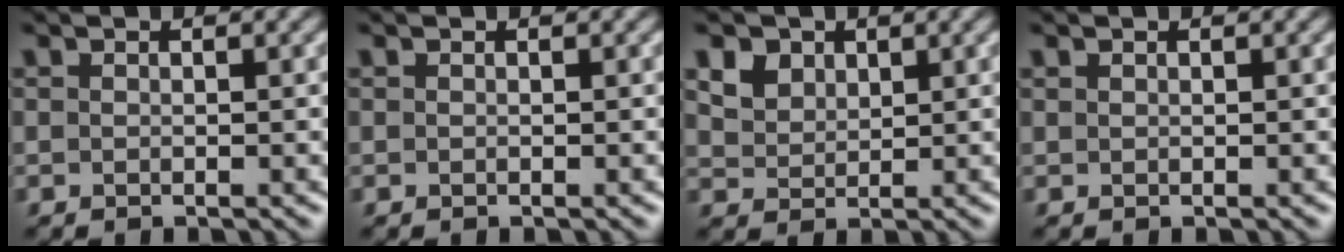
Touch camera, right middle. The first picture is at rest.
{"total": 0.0}
{"total": 5.1, "force": [3.0, 3.5, 2.3], "torque": [-0.073, 0.010, 0.054]}
{"total": 0.0}